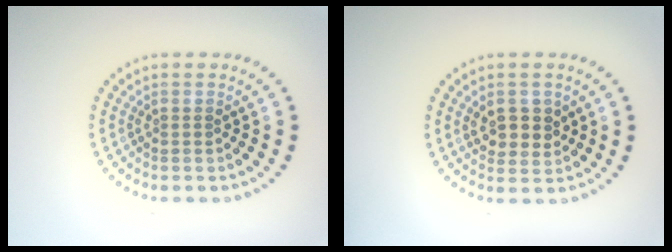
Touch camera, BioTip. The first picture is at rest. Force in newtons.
{"total": 2.8, "press": 2.7, "slide": 0.8}